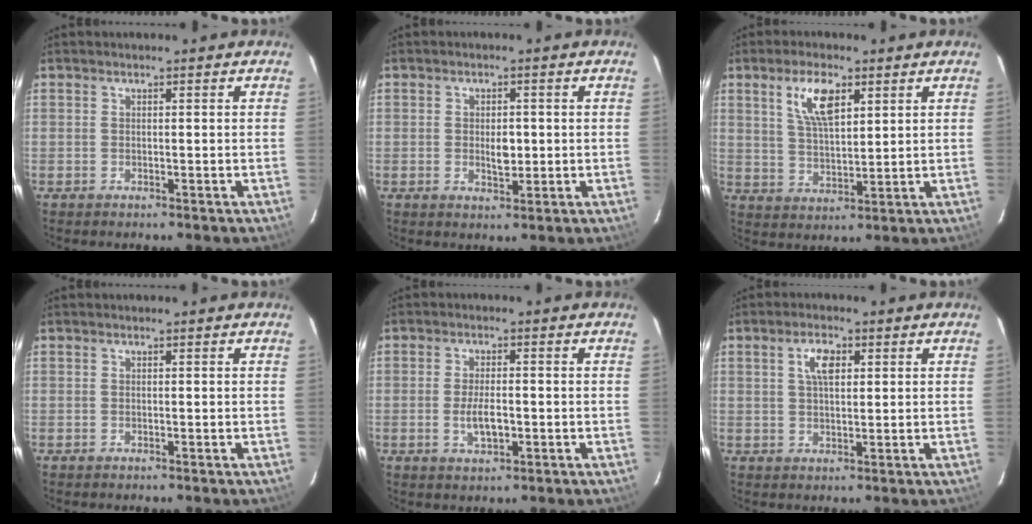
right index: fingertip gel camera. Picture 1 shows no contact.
{"total": 3.6, "force": [-0.2, 2.0, 3.0], "torque": [-0.052, -0.001, -0.001]}
{"total": 8.0, "force": [3.9, 3.3, 6.2], "torque": [-0.116, 0.009, 0.078]}
{"total": 0.0}
{"total": 4.6, "force": [-1.1, 1.9, 4.1], "torque": [-0.082, -0.005, -0.017]}
{"total": 4.8, "force": [2.1, 2.3, 3.6], "torque": [-0.065, 0.009, 0.039]}